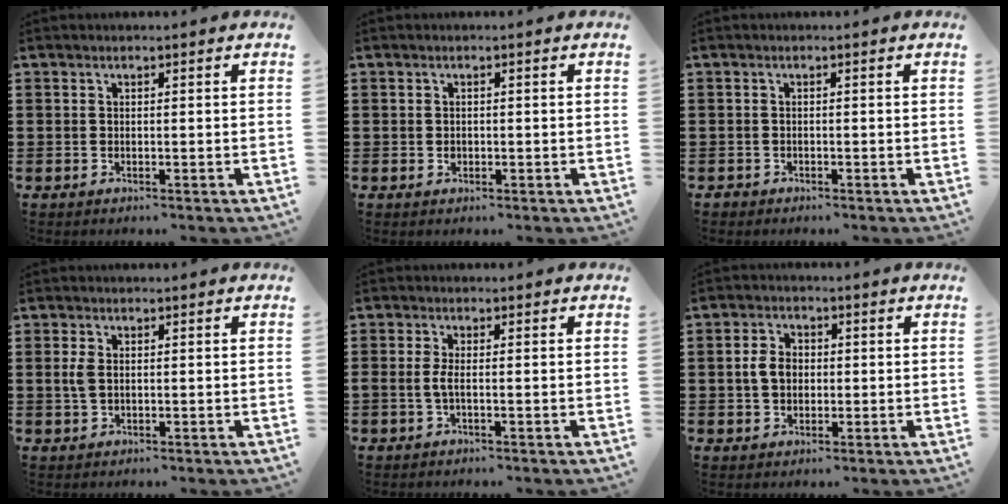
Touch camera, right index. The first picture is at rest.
{"total": 0.8, "force": [-0.2, 0.7, 0.4], "torque": [-0.010, 0.002, -0.003]}
{"total": 0.8, "force": [-0.7, 0.4, 0.0], "torque": [-0.002, 0.002, -0.017]}
{"total": 2.6, "force": [0.2, 1.5, 2.1], "torque": [-0.052, 0.004, 0.001]}
{"total": 2.1, "force": [-0.6, 0.3, 2.0], "torque": [-0.053, -0.007, -0.016]}
{"total": 3.9, "force": [0.0, 2.8, 2.8], "torque": [-0.073, 0.005, -0.006]}